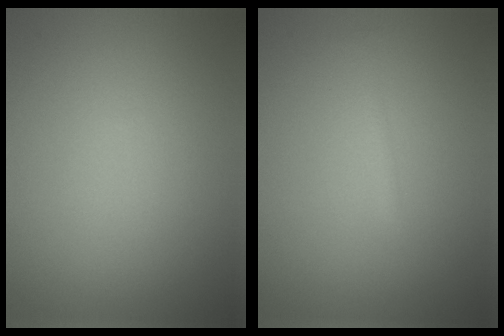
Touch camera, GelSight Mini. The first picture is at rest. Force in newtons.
{"total": 0.6, "press": 0.6, "slide": 0.0}